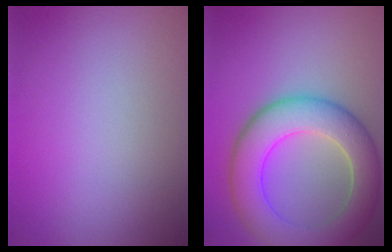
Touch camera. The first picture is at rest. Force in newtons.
{"total": 8.3, "press": 8.2, "slide": 0.5}